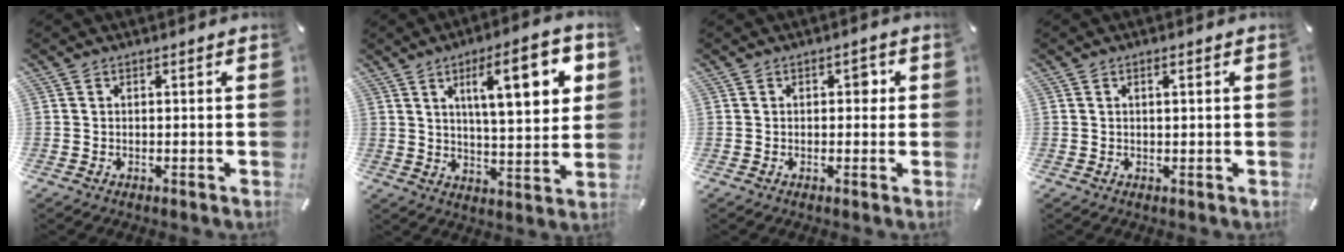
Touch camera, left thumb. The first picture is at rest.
{"total": 17.2, "force": [6.7, 5.7, 14.8], "torque": [-0.213, -0.015, 0.095]}
{"total": 1.9, "force": [0.3, 1.4, 1.2], "torque": [-0.010, 0.003, -0.002]}
{"total": 1.2, "force": [0.3, 0.3, 1.1], "torque": [-0.022, 0.001, 0.005]}